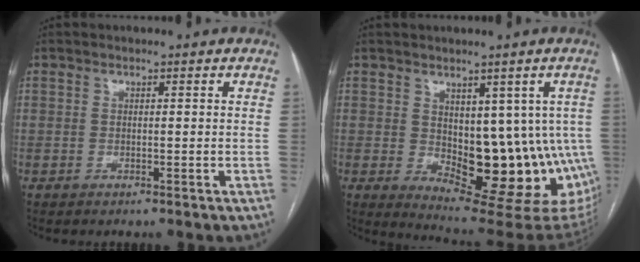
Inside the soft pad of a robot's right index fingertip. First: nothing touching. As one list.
[{"total": 16.4, "force": [-2.2, 8.2, 14.0], "torque": [-0.135, -0.001, -0.008]}]